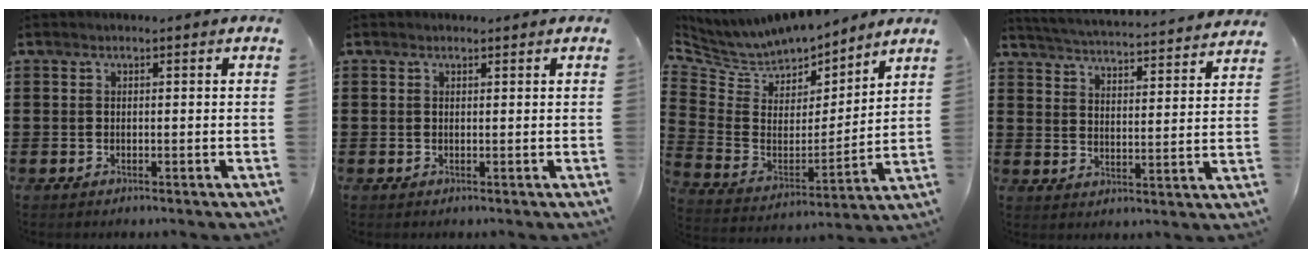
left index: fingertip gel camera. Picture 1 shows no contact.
{"total": 0.6, "force": [0.4, 0.4, 0.0], "torque": [0.000, 0.003, 0.008]}
{"total": 6.9, "force": [6.5, 2.5, 0.1], "torque": [-0.050, -0.051, 0.113]}
{"total": 3.9, "force": [3.8, -0.9, 0.4], "torque": [-0.028, -0.041, 0.057]}